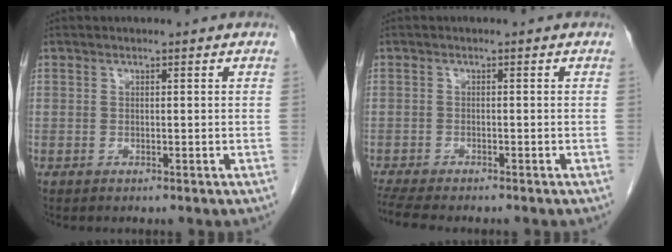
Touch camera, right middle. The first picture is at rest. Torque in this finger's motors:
{"motor_torque": [0.29, -0.19, 0.05, 0.04]}